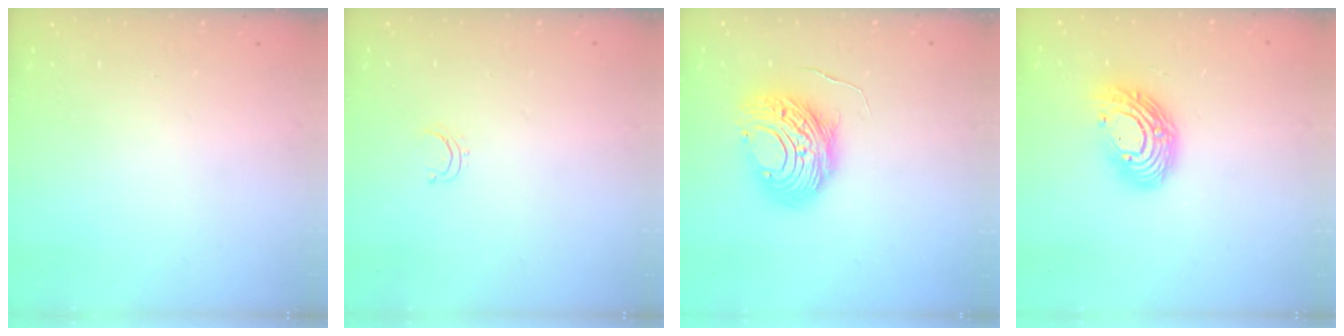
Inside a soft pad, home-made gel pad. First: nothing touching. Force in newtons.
{"total": 2.8, "press": 2.8, "slide": 0.2}
{"total": 12.3, "press": 12.2, "slide": 0.9}
{"total": 12.9, "press": 12.9, "slide": 0.4}